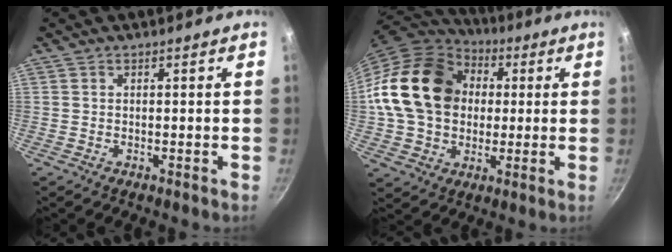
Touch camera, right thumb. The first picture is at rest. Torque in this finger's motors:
{"motor_torque": [2.09, 2.92, 1.62, -0.84, 0.73]}